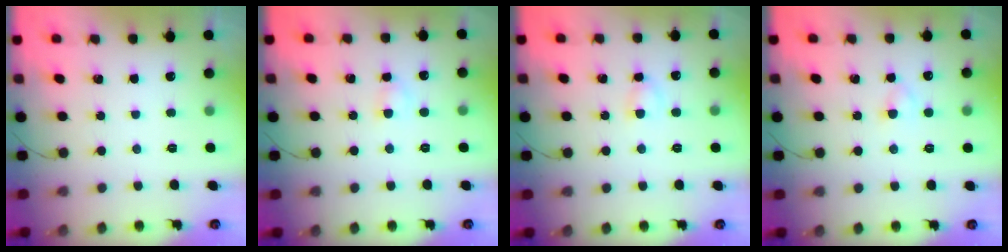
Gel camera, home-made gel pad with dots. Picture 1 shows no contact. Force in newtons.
{"total": 2.7, "press": 2.4, "slide": 1.2}
{"total": 3.6, "press": 3.4, "slide": 1.3}
{"total": 2.5, "press": 2.3, "slide": 1.0}